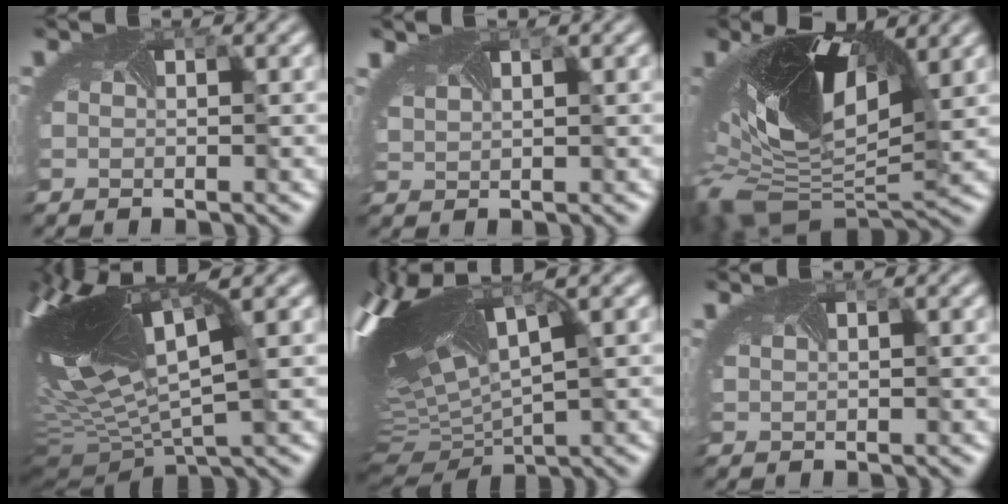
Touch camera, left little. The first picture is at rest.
{"total": 2.4, "force": [2.1, 0.8, 1.0], "torque": [-0.043, 0.003, 0.037]}
{"total": 12.9, "force": [1.1, 7.0, 10.7], "torque": [-0.228, -0.031, 0.021]}
{"total": 13.8, "force": [2.0, 5.5, 12.5], "torque": [-0.297, -0.011, 0.060]}
{"total": 13.0, "force": [2.1, 5.5, 11.6], "torque": [-0.277, -0.008, 0.076]}
{"total": 1.1, "force": [0.9, 0.4, 0.5], "torque": [-0.012, -0.004, 0.007]}